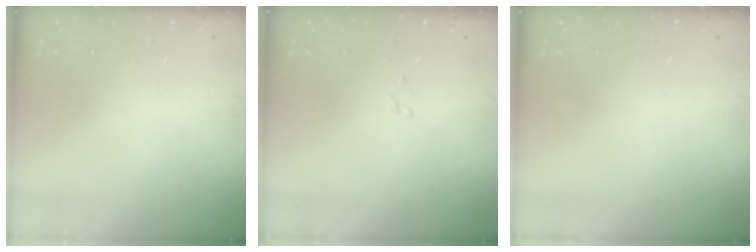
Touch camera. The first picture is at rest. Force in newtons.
{"total": 1.6, "press": 1.5, "slide": 0.3}
{"total": 0.0}